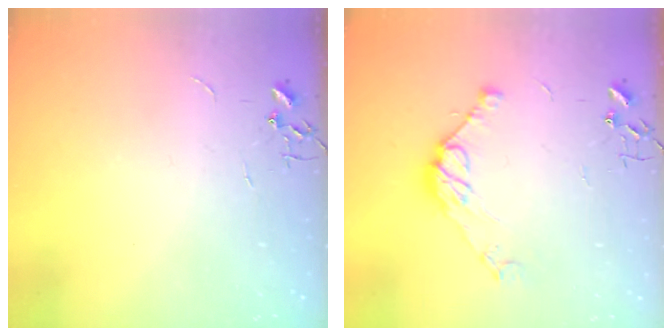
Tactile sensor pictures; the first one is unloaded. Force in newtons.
{"total": 11.3, "press": 11.2, "slide": 0.8}